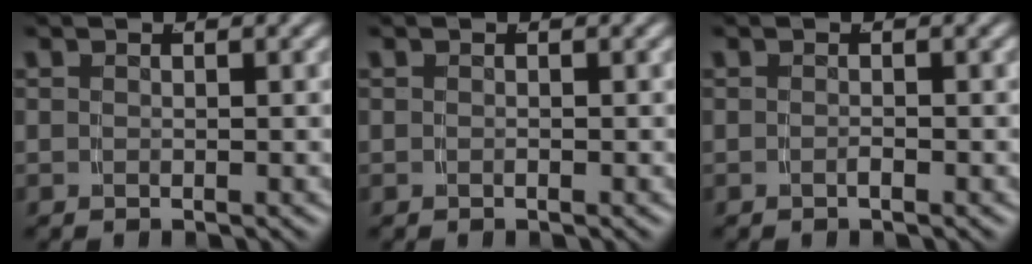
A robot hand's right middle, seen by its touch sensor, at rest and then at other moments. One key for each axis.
{"total": 0.0}
{"total": 0.5, "fx": -0.4, "fy": 0.0, "fz": 0.2, "tx": -0.006, "ty": 0.001, "tz": -0.009}